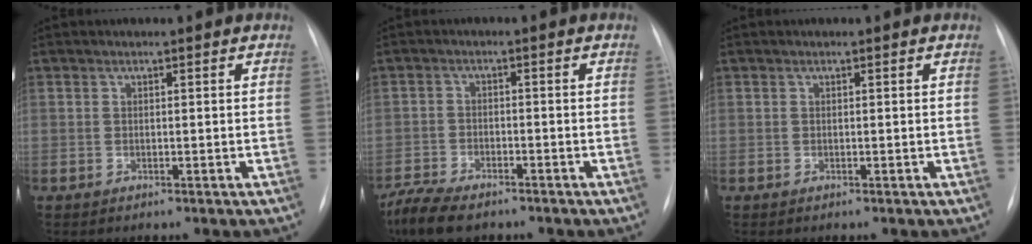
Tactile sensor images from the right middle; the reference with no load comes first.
{"total": 7.7, "force": [-6.1, 2.4, 4.0], "torque": [-0.079, -0.016, -0.110]}
{"total": 0.0}